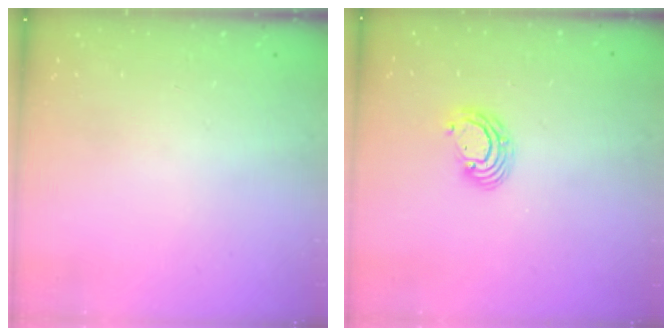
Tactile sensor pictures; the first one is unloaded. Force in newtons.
{"total": 5.6, "press": 5.6, "slide": 0.2}